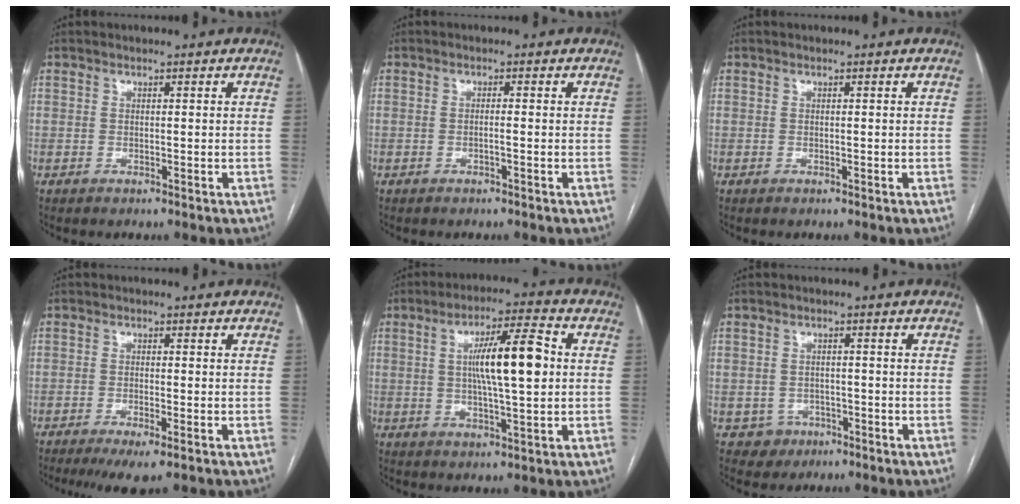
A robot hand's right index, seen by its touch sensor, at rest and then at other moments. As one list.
[{"total": 0.8, "force": [-0.3, 0.0, 0.8], "torque": [-0.013, 0.001, -0.006]}, {"total": 0.0}, {"total": 4.7, "force": [-2.8, 0.6, 3.7], "torque": [-0.058, -0.012, -0.045]}, {"total": 11.3, "force": [1.3, 1.4, 11.2], "torque": [-0.191, 0.013, 0.021]}, {"total": 3.2, "force": [-1.4, 2.9, -0.1], "torque": [0.011, 0.014, -0.017]}]